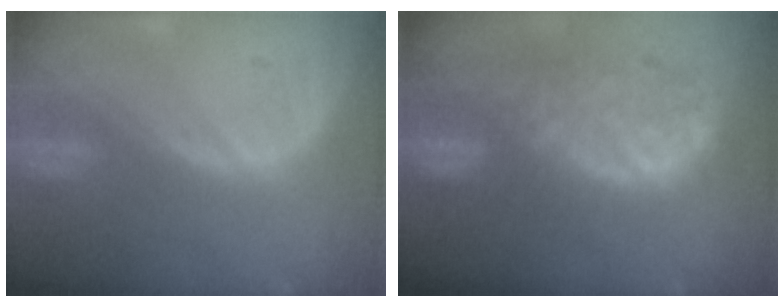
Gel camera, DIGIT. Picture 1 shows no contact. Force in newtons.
{"total": 11.0, "press": 9.6, "slide": 5.4}